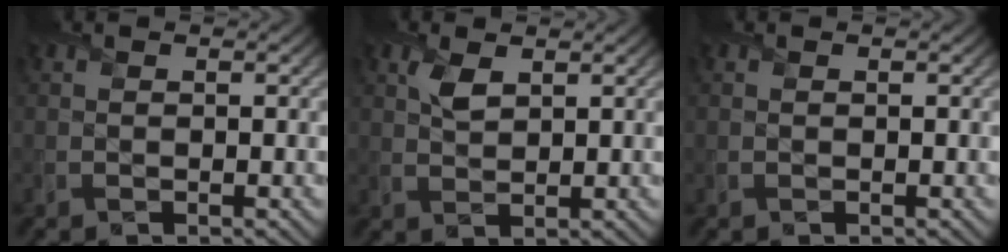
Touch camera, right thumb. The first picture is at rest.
{"total": 2.5, "force": [1.5, 1.1, 1.7], "torque": [-0.044, 0.003, 0.029]}
{"total": 0.0}